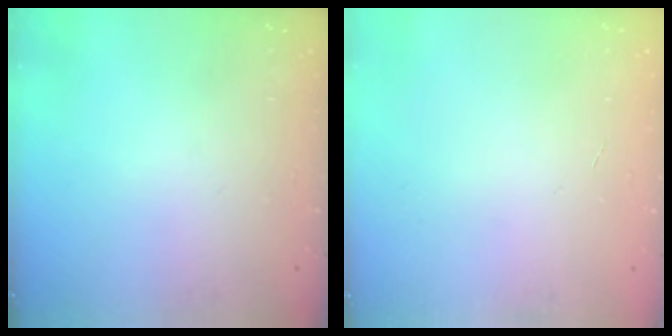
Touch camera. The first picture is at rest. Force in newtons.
{"total": 0.0}